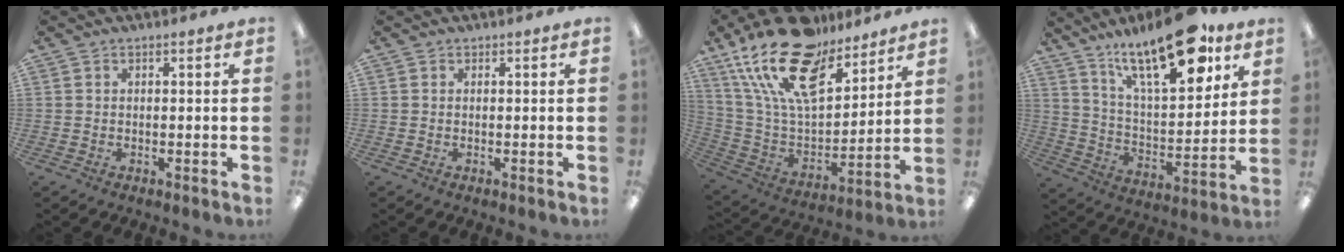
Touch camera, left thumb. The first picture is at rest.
{"total": 0.0}
{"total": 23.5, "force": [16.2, 11.1, 13.0], "torque": [-0.250, -0.091, 0.290]}
{"total": 22.3, "force": [14.8, 8.0, 14.7], "torque": [-0.226, -0.085, 0.245]}